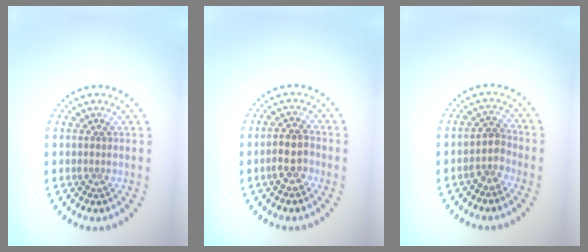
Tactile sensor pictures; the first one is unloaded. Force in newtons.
{"total": 2.4, "press": 2.2, "slide": 0.7}
{"total": 2.1, "press": 1.7, "slide": 1.2}